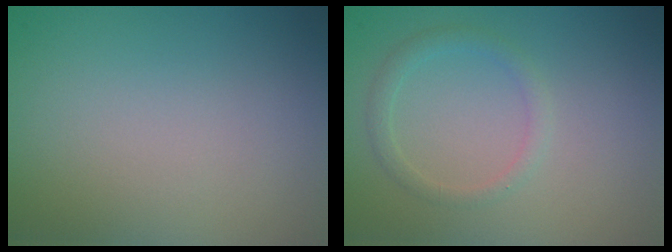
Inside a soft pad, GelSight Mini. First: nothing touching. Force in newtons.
{"total": 1.4, "press": 1.4, "slide": 0.1}